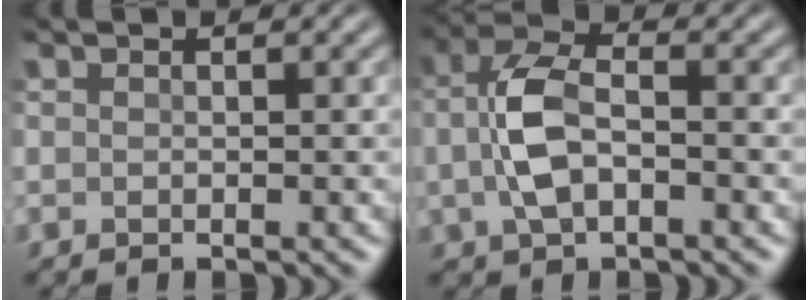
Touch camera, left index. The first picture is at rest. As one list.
[{"total": 5.3, "force": [-0.6, 2.9, 4.4], "torque": [-0.097, 0.004, -0.014]}]